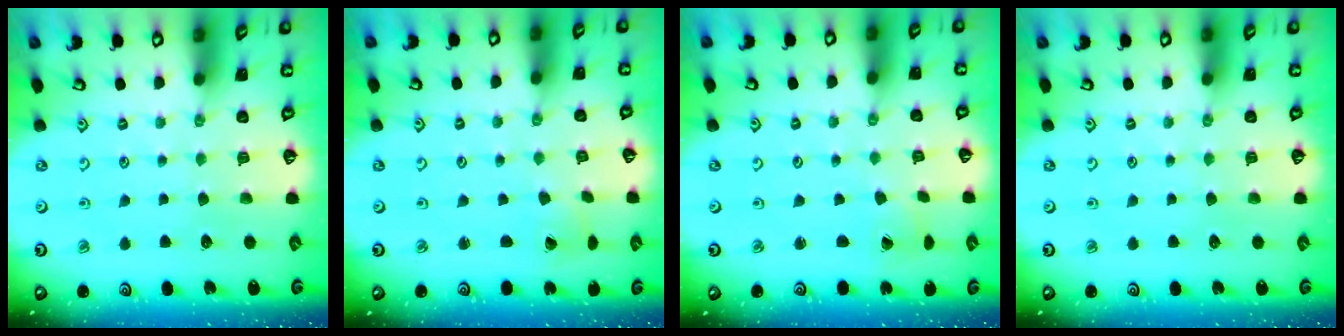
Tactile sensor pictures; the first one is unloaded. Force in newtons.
{"total": 1.8, "press": 1.8, "slide": 0.1}
{"total": 2.5, "press": 2.5, "slide": 0.1}
{"total": 0.0}